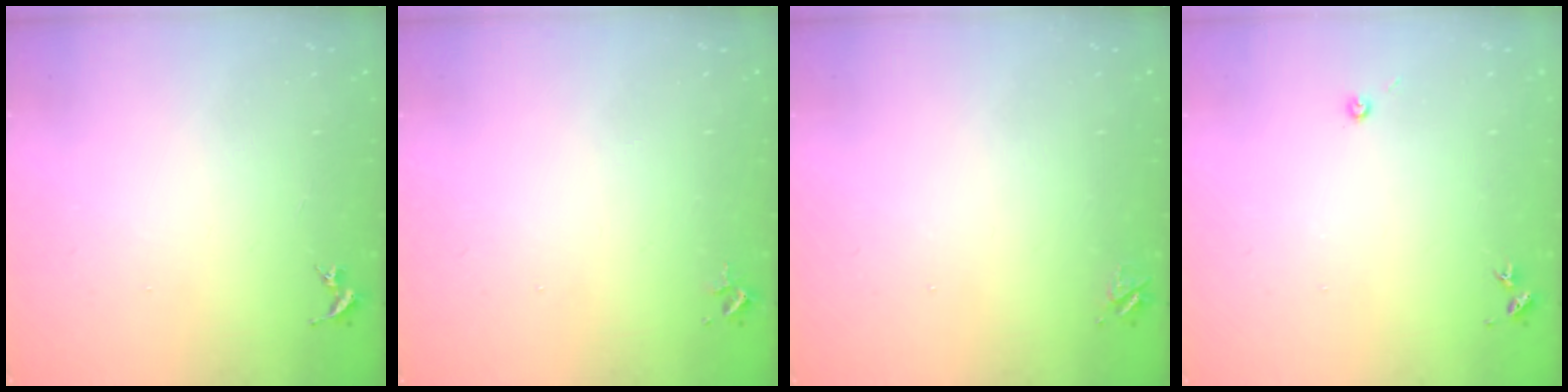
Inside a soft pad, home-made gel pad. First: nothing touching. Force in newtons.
{"total": 2.4, "press": 2.4, "slide": 0.3}
{"total": 3.7, "press": 3.6, "slide": 0.5}
{"total": 3.0, "press": 3.0, "slide": 0.3}